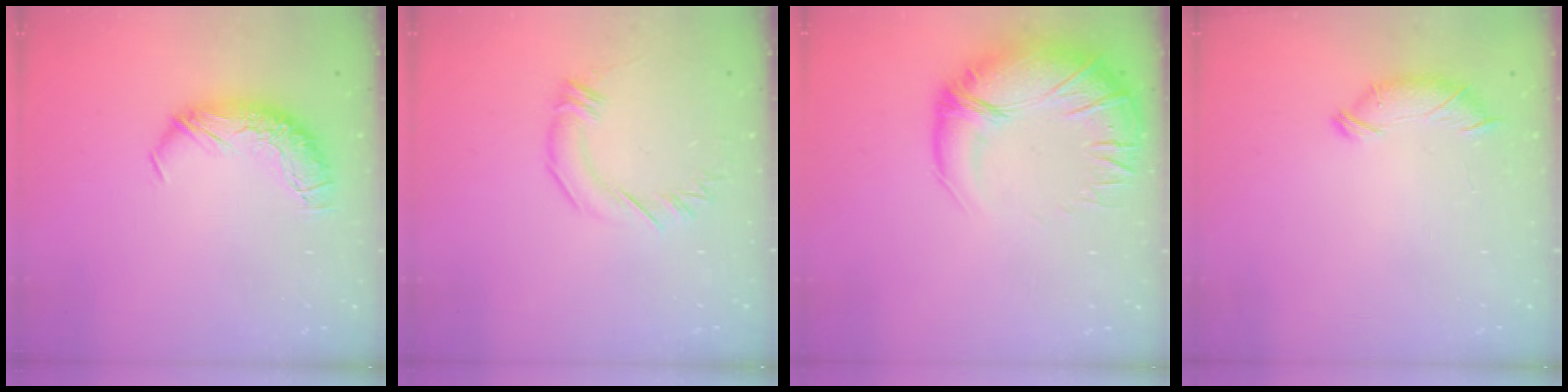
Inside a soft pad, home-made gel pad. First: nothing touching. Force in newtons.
{"total": 2.5, "press": 2.4, "slide": 0.3}
{"total": 5.2, "press": 3.4, "slide": 3.8}
{"total": 6.2, "press": 6.2, "slide": 0.3}